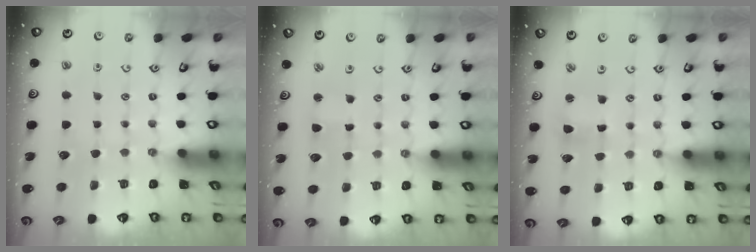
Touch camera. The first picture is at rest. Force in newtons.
{"total": 1.8, "press": 1.8, "slide": 0.4}
{"total": 2.1, "press": 2.1, "slide": 0.3}